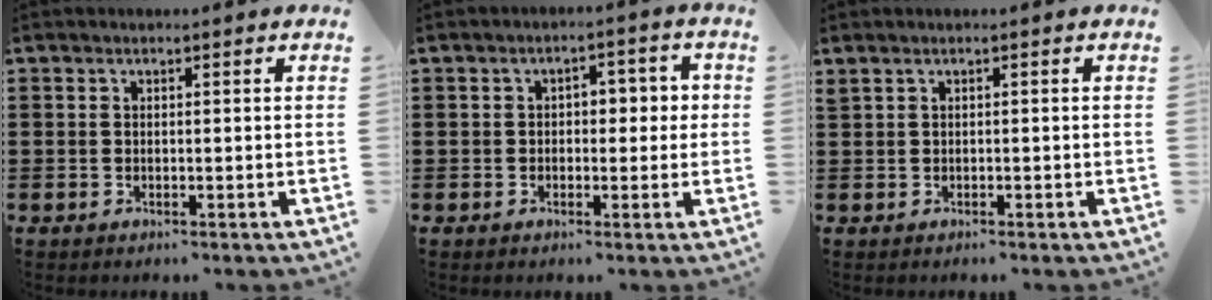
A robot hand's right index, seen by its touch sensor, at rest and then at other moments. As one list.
[{"total": 3.3, "force": [-0.2, 2.2, 2.4], "torque": [-0.036, 0.004, -0.013]}, {"total": 0.0}]